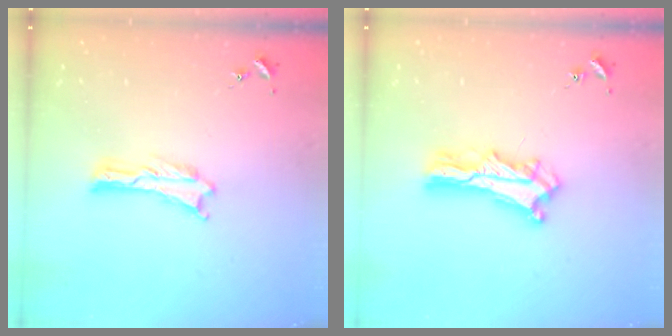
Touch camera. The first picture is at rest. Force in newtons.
{"total": 6.7, "press": 6.6, "slide": 0.5}